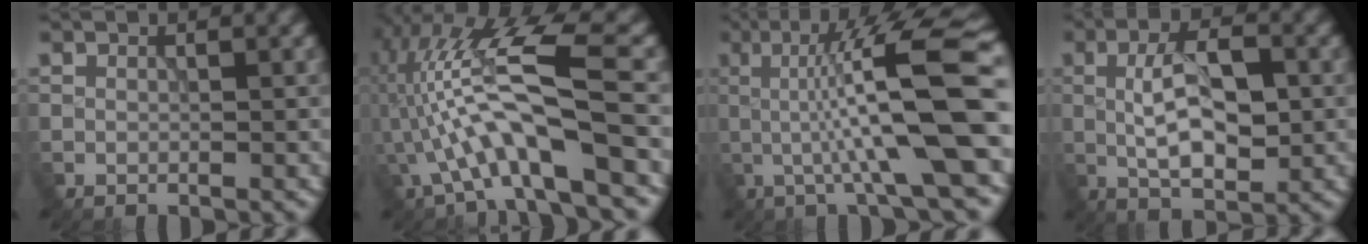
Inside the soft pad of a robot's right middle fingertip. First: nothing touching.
{"total": 10.0, "force": [-2.0, 2.1, 9.5], "torque": [-0.185, 0.025, -0.037]}
{"total": 12.7, "force": [0.0, 2.1, 12.6], "torque": [-0.178, 0.028, -0.003]}
{"total": 6.5, "force": [-0.2, 2.6, 5.9], "torque": [-0.101, 0.006, -0.007]}